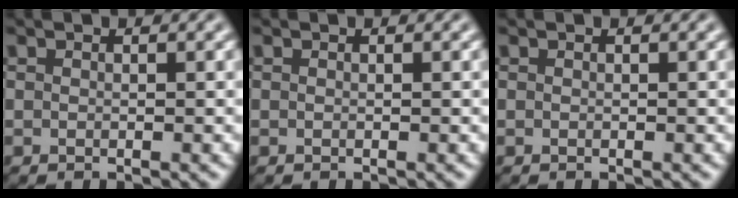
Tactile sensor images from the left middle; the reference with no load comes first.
{"total": 0.0}
{"total": 0.0}